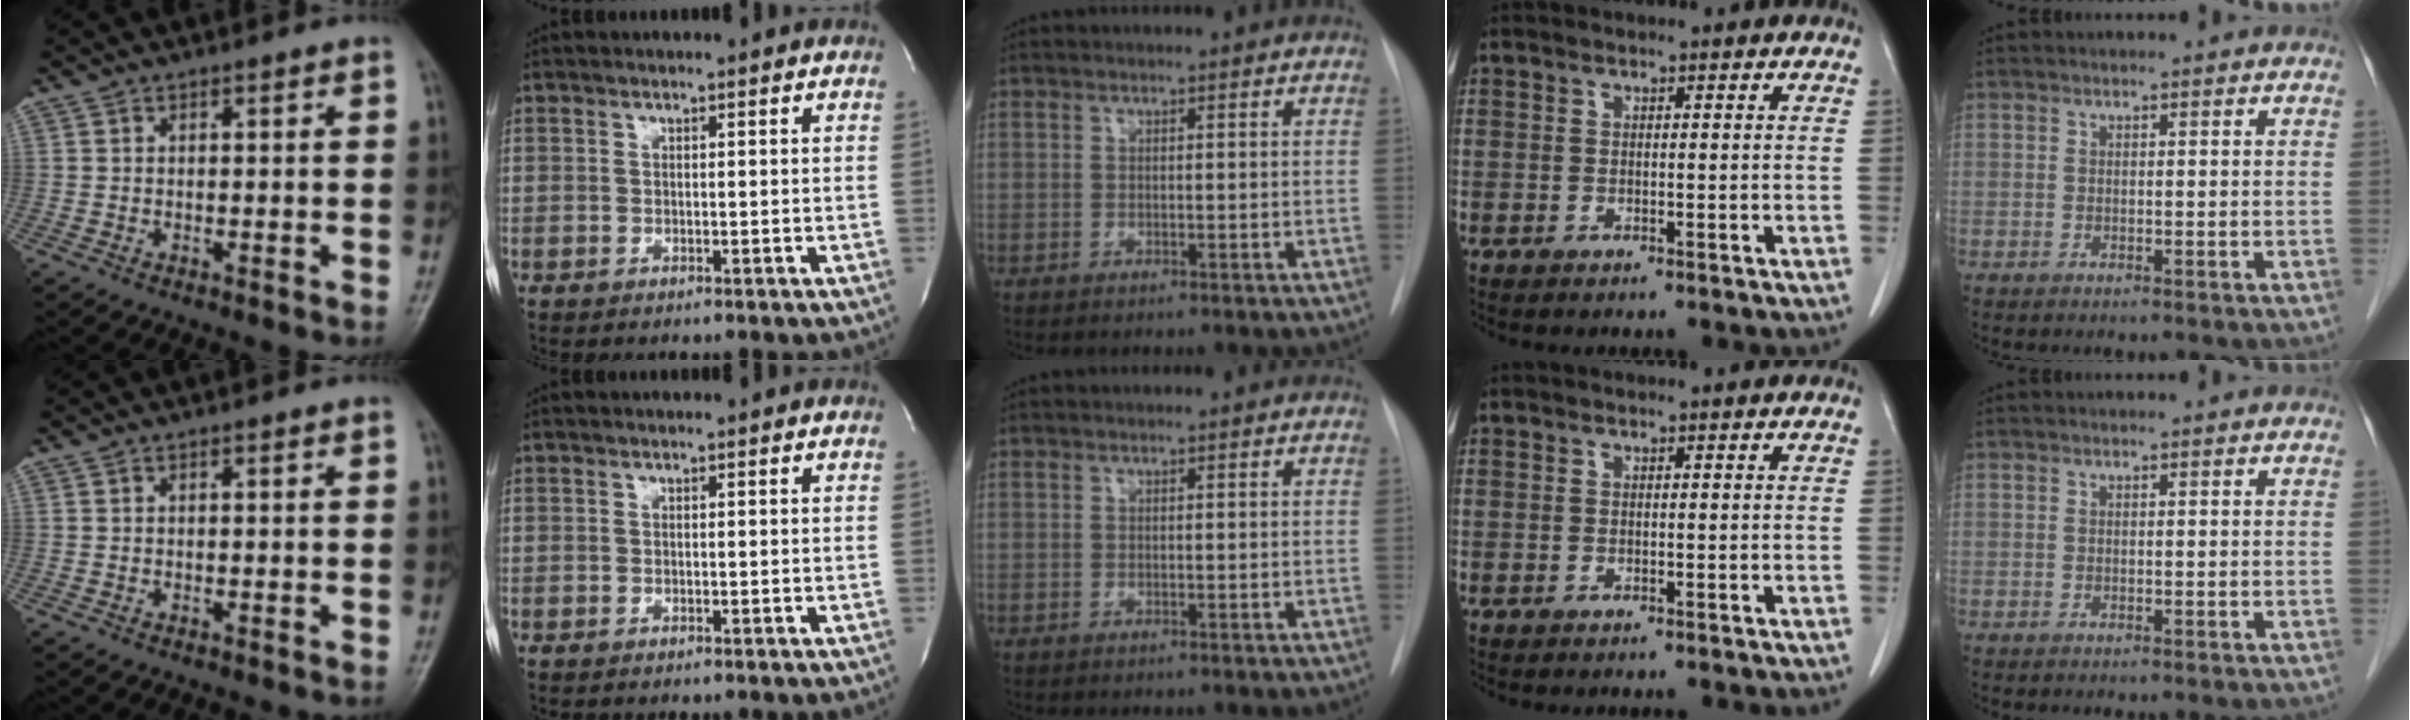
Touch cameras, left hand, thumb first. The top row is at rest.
{}